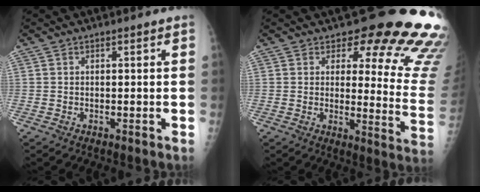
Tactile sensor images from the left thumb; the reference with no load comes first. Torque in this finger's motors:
{"motor_torque": [0.51, 0.62, 1.00, -1.77, 0.04]}